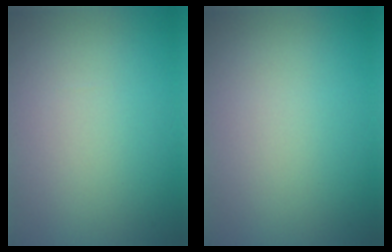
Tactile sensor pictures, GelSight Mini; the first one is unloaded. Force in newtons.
{"total": 0.0}